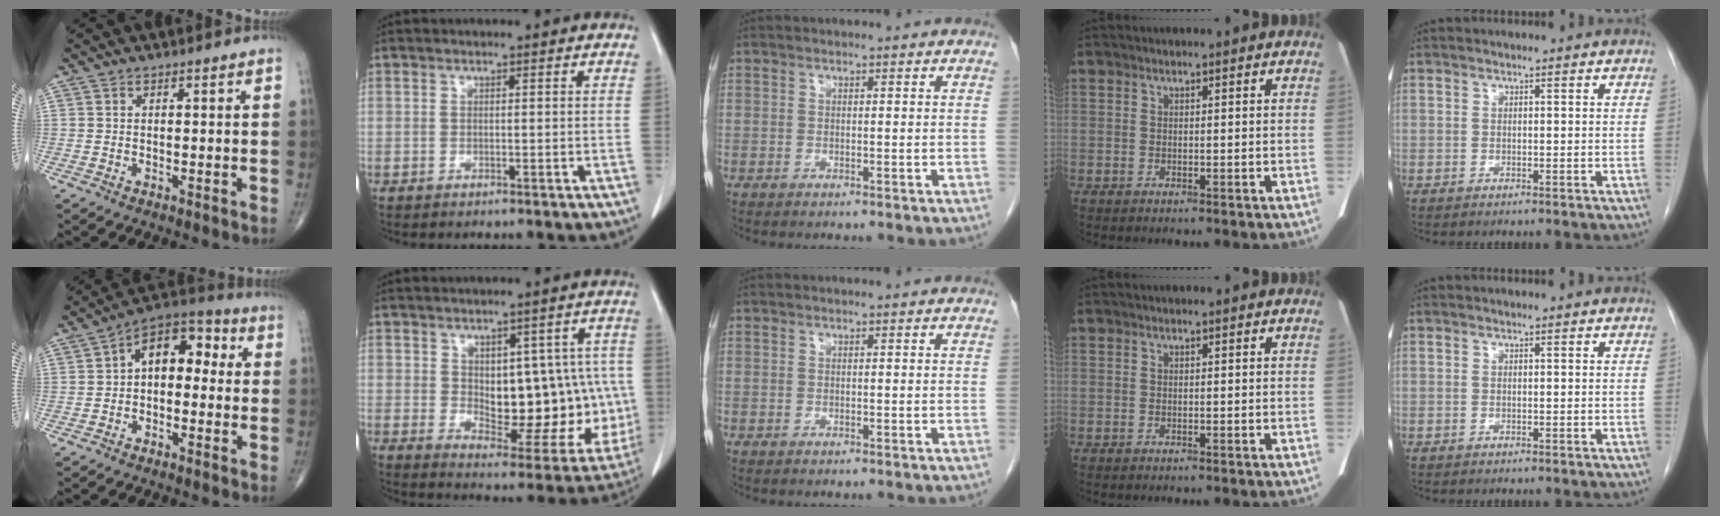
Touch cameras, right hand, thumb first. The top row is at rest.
{"thumb": {"total": 10.2, "force": [0.5, 6.4, 7.9], "torque": [-0.086, 0.038, -0.012]}, "index": {"total": 15.6, "force": [0.6, 8.0, 13.3], "torque": [-0.169, 0.011, 0.037]}}